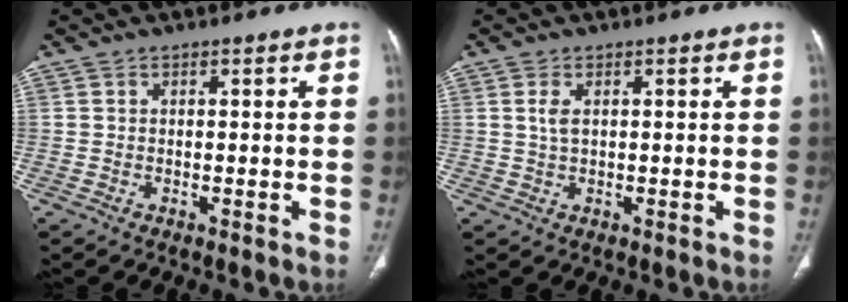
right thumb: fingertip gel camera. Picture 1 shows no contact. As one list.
[{"total": 2.7, "force": [0.8, 1.3, 2.2], "torque": [-0.049, 0.000, 0.020]}]